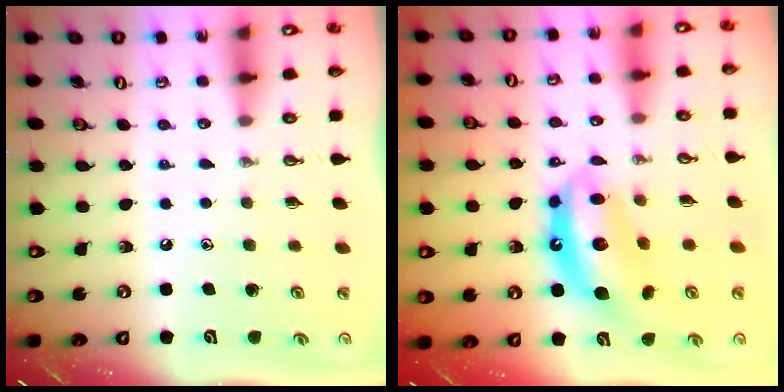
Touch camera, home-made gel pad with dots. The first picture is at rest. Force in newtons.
{"total": 12.1, "press": 12.0, "slide": 1.1}